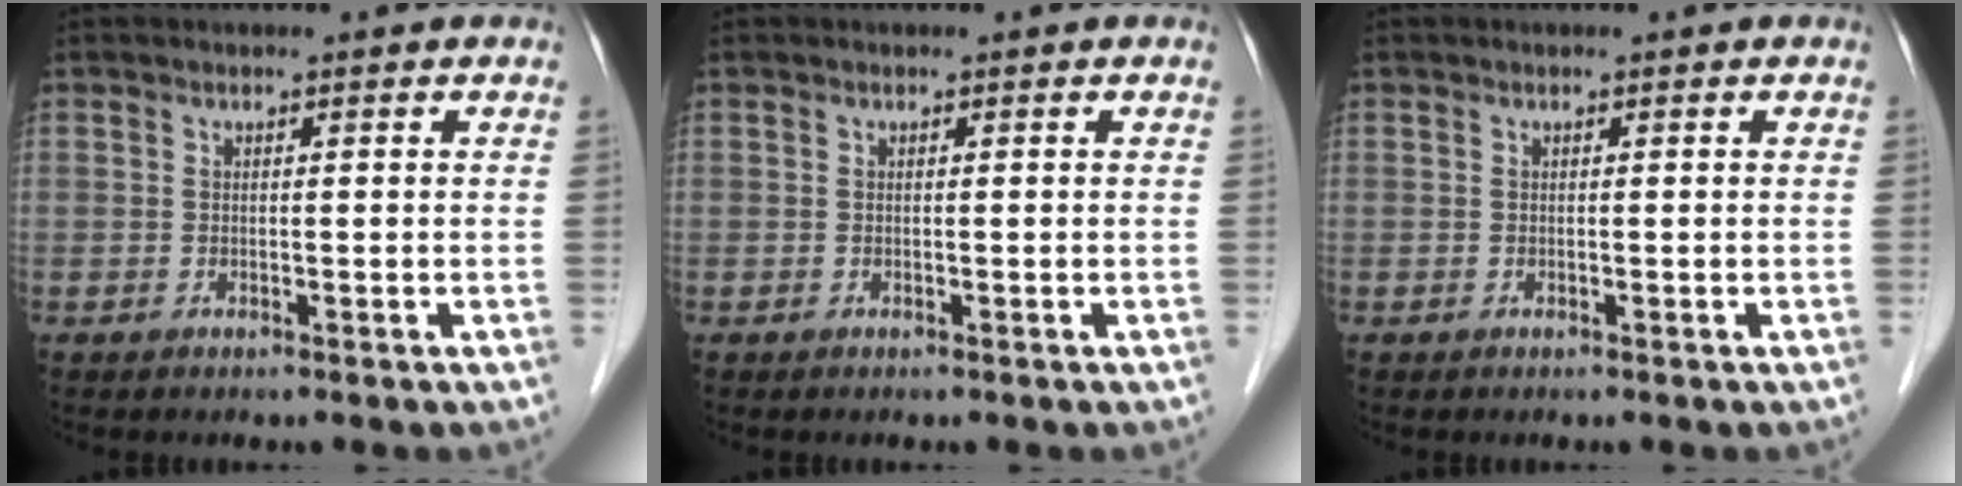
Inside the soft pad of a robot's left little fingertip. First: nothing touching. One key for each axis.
{"total": 0.0}
{"total": 0.0}